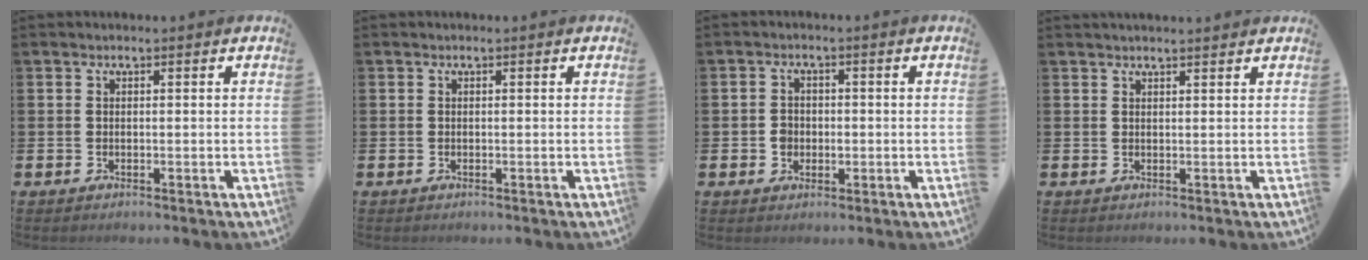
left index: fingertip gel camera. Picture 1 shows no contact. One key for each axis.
{"total": 0.0}
{"total": 2.1, "fx": -0.3, "fy": 2.0, "fz": 0.7, "tx": -0.009, "ty": 0.005, "tz": -0.012}
{"total": 1.3, "fx": 1.3, "fy": -0.1, "fz": 0.2, "tx": 0.005, "ty": -0.006, "tz": 0.021}